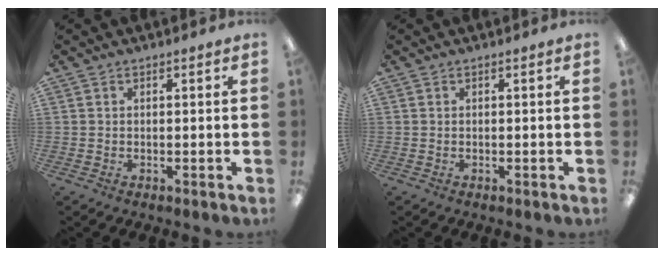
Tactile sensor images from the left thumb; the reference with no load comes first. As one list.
[{"total": 0.0}]